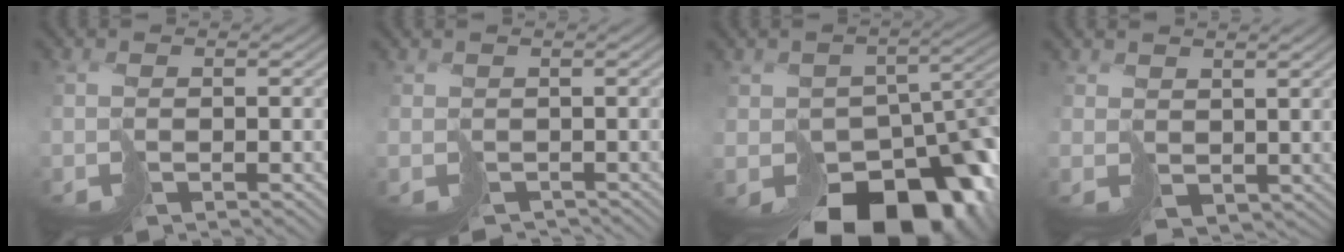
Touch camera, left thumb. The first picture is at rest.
{"total": 1.9, "force": [-1.6, 1.1, -0.1], "torque": [0.011, -0.009, -0.021]}
{"total": 17.1, "force": [-9.9, 11.3, 8.2], "torque": [-0.102, -0.061, -0.104]}
{"total": 2.2, "force": [1.5, 1.6, 0.3], "torque": [-0.015, -0.006, 0.035]}